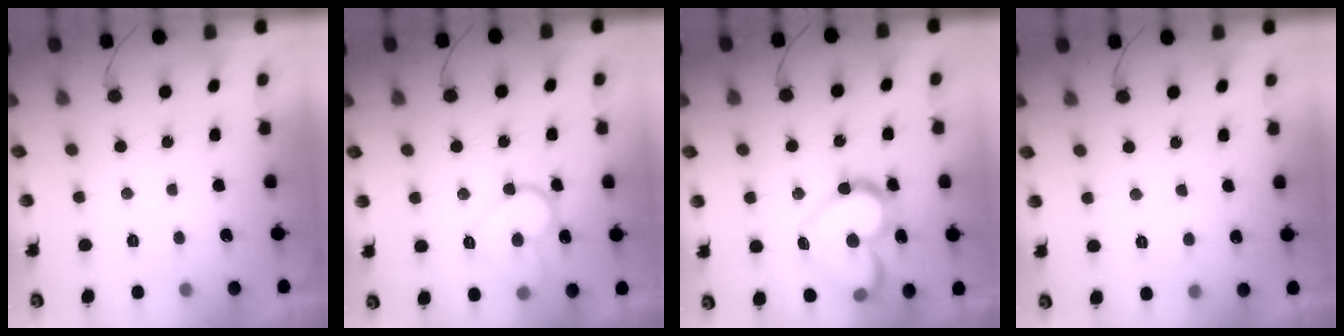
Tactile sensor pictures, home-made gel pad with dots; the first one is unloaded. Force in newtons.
{"total": 11.5, "press": 11.5, "slide": 0.9}
{"total": 18.6, "press": 18.5, "slide": 1.8}
{"total": 5.2, "press": 5.1, "slide": 0.4}